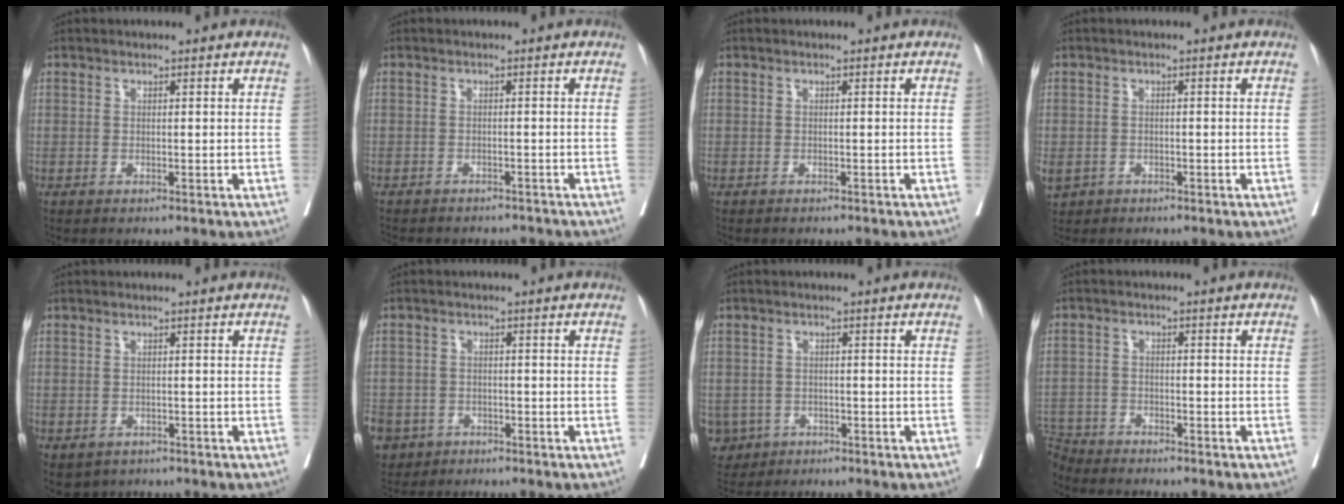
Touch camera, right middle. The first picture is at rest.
{"total": 9.8, "force": [-9.0, 2.8, 2.8], "torque": [-0.047, 0.001, -0.106]}
{"total": 3.0, "force": [-2.8, 0.6, 1.0], "torque": [-0.015, -0.003, -0.035]}
{"total": 4.5, "force": [-2.6, 3.4, 1.3], "torque": [-0.049, 0.000, -0.042]}
{"total": 4.2, "force": [-2.5, 3.0, 1.3], "torque": [-0.018, 0.001, -0.029]}
{"total": 10.6, "force": [-5.4, 8.5, 3.0], "torque": [-0.106, -0.003, -0.085]}
{"total": 6.2, "force": [-2.9, 5.4, 0.6], "torque": [-0.028, 0.007, -0.044]}
{"total": 5.3, "force": [-5.0, 1.0, -1.2], "torque": [0.019, -0.004, -0.100]}